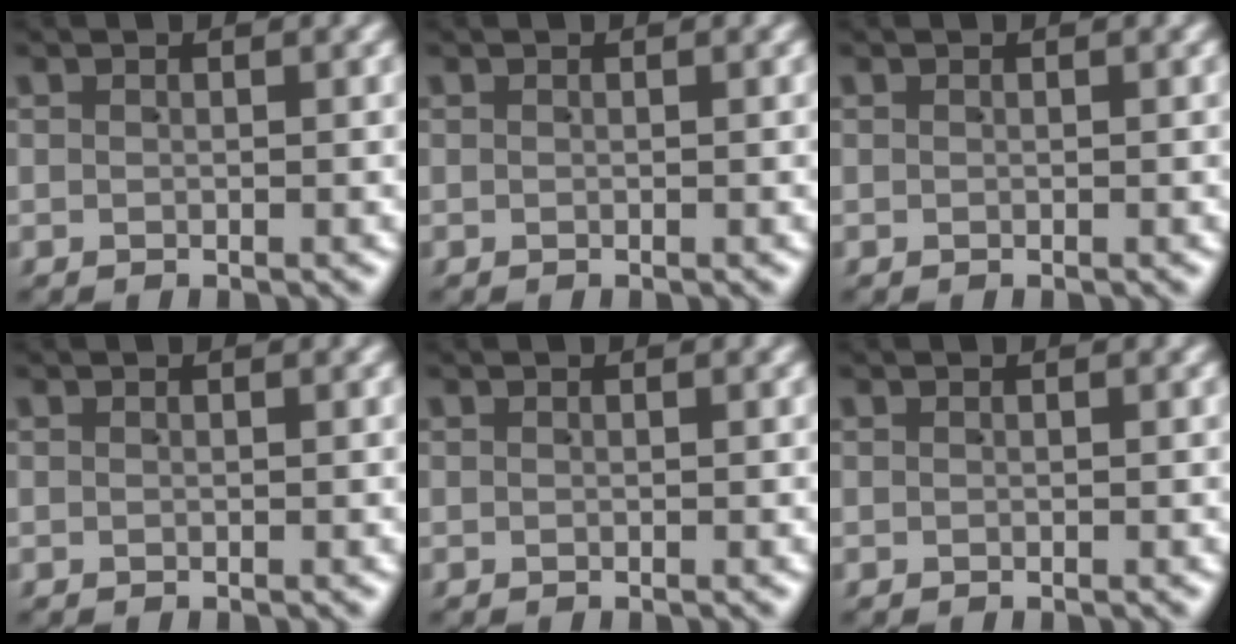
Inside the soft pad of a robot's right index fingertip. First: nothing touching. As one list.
[{"total": 0.0}, {"total": 0.0}, {"total": 0.0}, {"total": 0.0}, {"total": 0.0}]